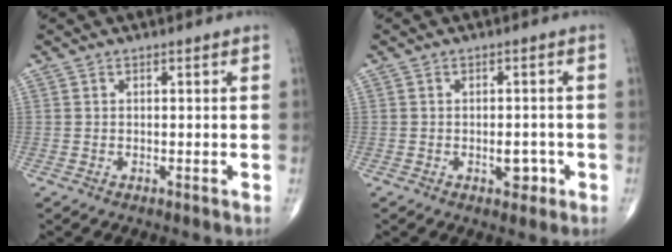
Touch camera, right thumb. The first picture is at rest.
{"total": 3.1, "force": [-1.1, 1.8, 2.3], "torque": [-0.016, 0.004, -0.011]}